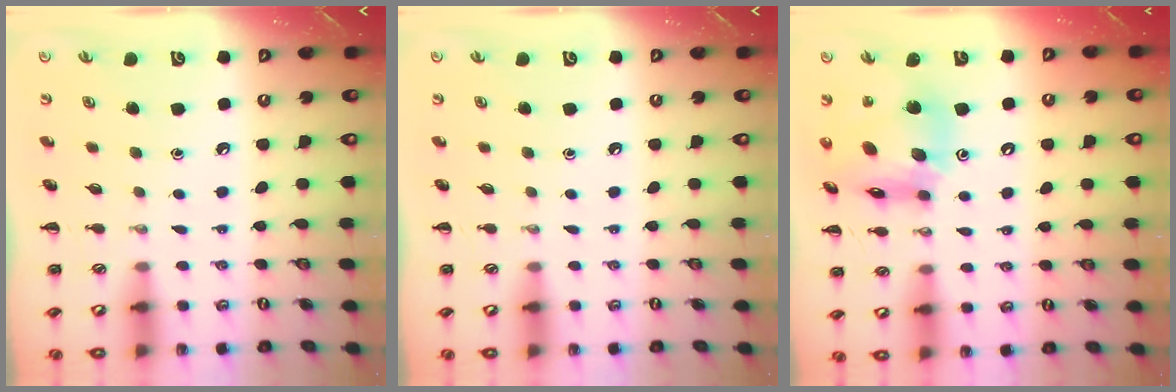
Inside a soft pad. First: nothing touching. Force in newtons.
{"total": 0.0}
{"total": 14.8, "press": 14.2, "slide": 4.1}